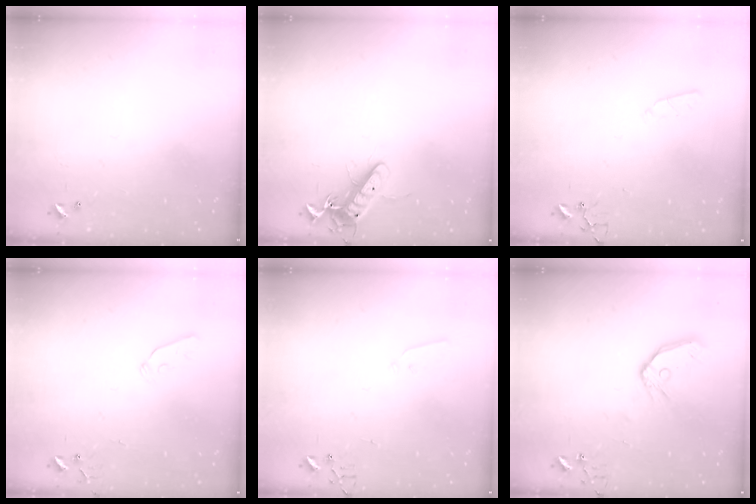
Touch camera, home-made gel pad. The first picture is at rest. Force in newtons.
{"total": 12.4, "press": 12.4, "slide": 0.9}
{"total": 3.2, "press": 3.1, "slide": 0.5}
{"total": 4.1, "press": 4.0, "slide": 0.6}
{"total": 3.0, "press": 2.9, "slide": 0.7}
{"total": 11.3, "press": 11.3, "slide": 1.3}